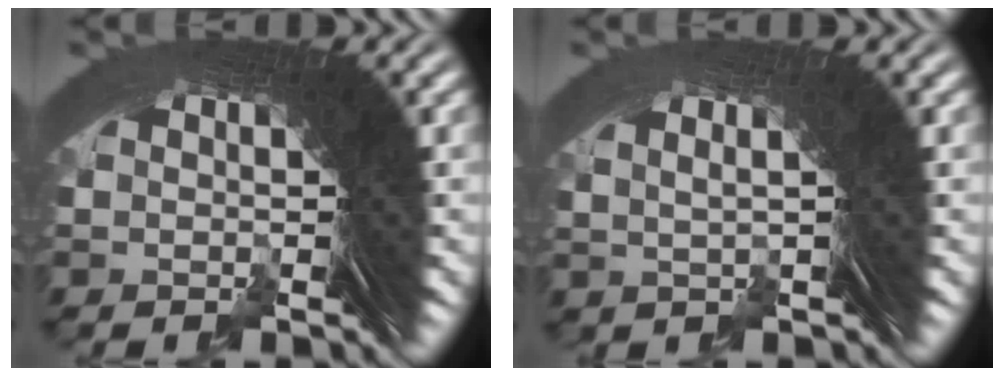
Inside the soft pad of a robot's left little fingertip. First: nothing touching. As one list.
[{"total": 3.2, "force": [1.7, 0.0, 2.7], "torque": [-0.030, 0.013, 0.026]}]